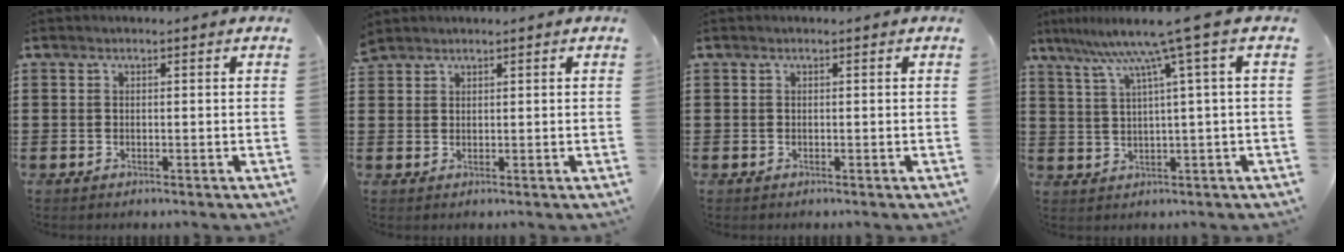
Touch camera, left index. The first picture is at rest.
{"total": 1.6, "force": [1.5, 0.4, 0.1], "torque": [-0.004, 0.002, 0.030]}
{"total": 0.0}
{"total": 8.7, "force": [4.2, -1.1, 7.6], "torque": [-0.156, -0.019, 0.064]}